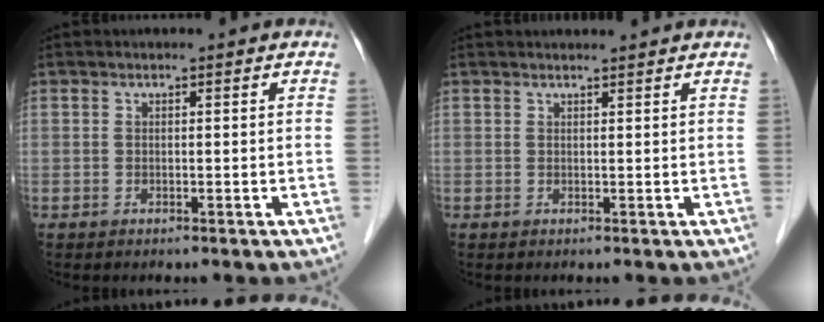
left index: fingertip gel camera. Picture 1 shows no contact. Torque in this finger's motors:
{"motor_torque": [-0.19, -0.26, 0.00, 0.00]}